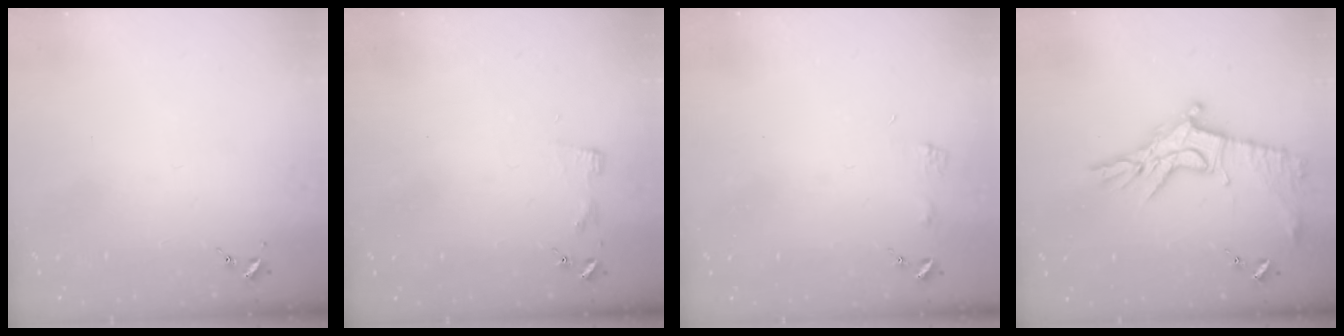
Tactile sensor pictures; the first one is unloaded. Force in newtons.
{"total": 2.9, "press": 2.9, "slide": 0.3}
{"total": 3.9, "press": 3.9, "slide": 0.4}
{"total": 13.9, "press": 13.8, "slide": 0.9}